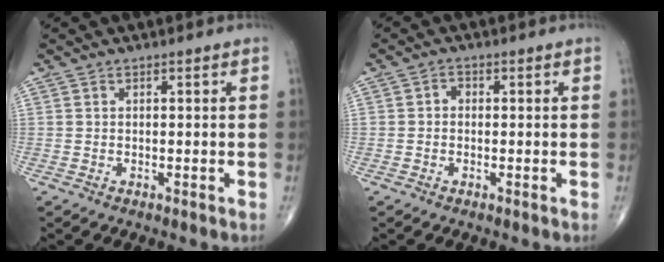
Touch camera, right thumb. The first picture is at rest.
{"total": 1.3, "force": [-0.2, 1.1, 0.8], "torque": [-0.002, 0.004, -0.008]}